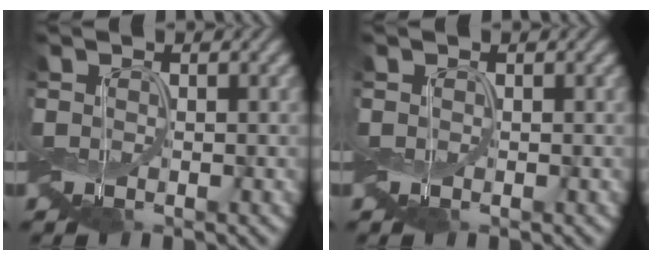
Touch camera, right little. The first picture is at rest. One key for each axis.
{"total": 0.0}